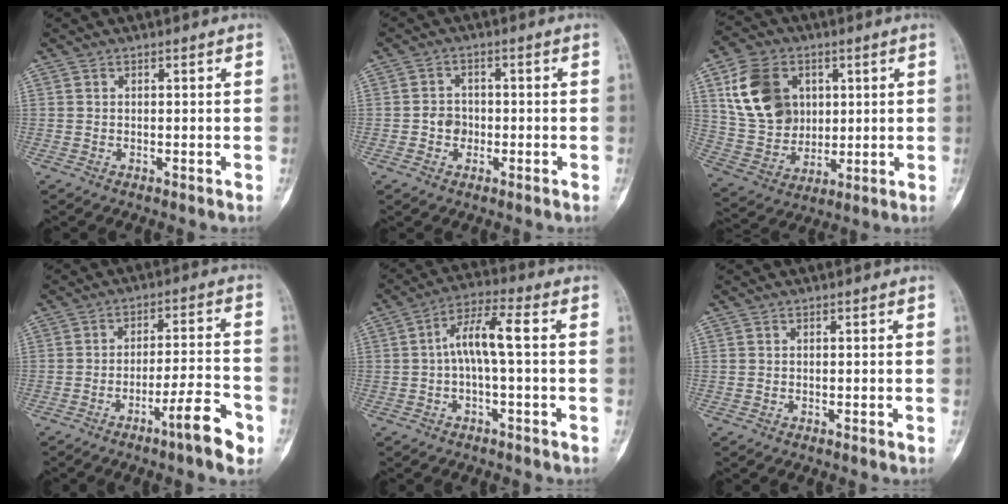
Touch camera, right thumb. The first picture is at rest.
{"total": 3.3, "force": [-0.9, 2.8, 1.5], "torque": [-0.006, 0.009, -0.020]}
{"total": 16.0, "force": [4.8, 12.3, 8.9], "torque": [-0.136, -0.009, 0.096]}
{"total": 9.2, "force": [-5.1, 1.3, 7.5], "torque": [-0.114, 0.033, -0.077]}
{"total": 7.6, "force": [0.0, 1.7, 7.4], "torque": [-0.148, 0.036, -0.004]}
{"total": 0.0}